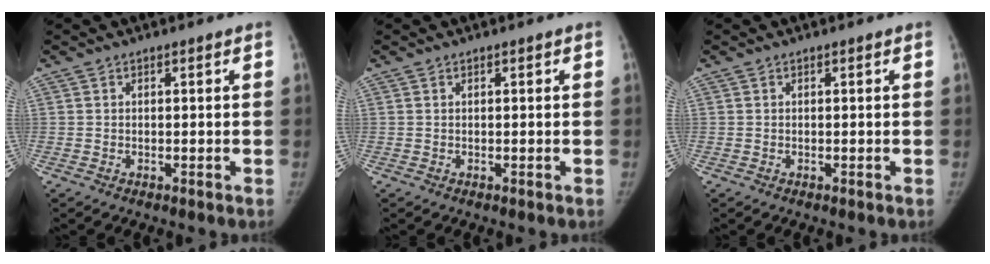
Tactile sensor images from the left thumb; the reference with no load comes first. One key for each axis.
{"total": 0.0}
{"total": 0.0}